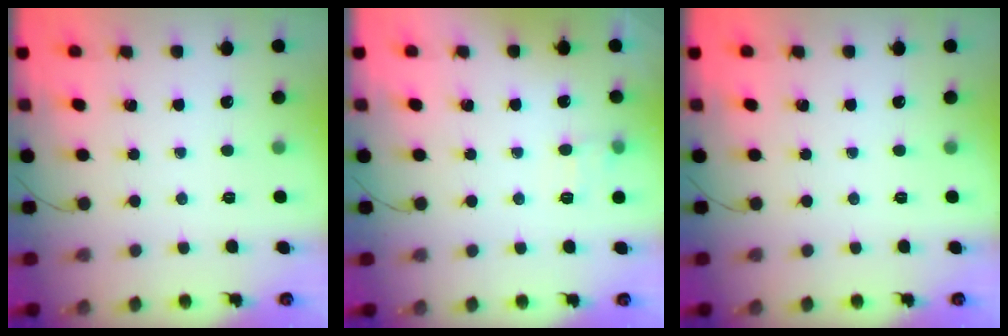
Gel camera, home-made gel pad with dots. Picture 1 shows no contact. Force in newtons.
{"total": 6.1, "press": 5.9, "slide": 1.8}
{"total": 0.0}